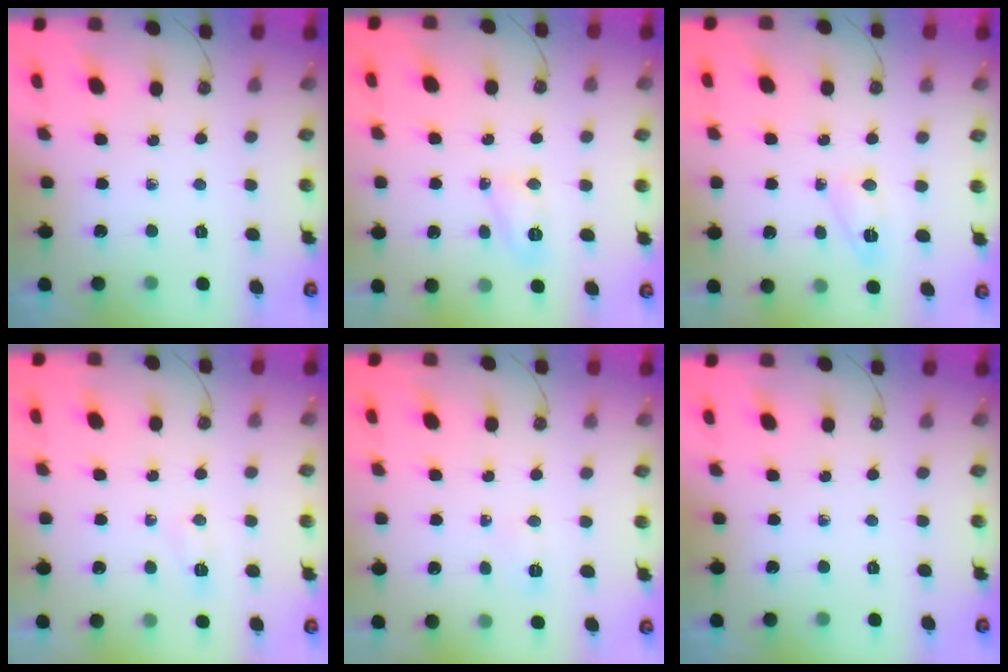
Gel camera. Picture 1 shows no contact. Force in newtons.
{"total": 7.1, "press": 7.0, "slide": 0.5}
{"total": 4.5, "press": 4.5, "slide": 0.6}
{"total": 13.2, "press": 6.4, "slide": 11.5}
{"total": 3.8, "press": 3.7, "slide": 1.0}
{"total": 0.0}